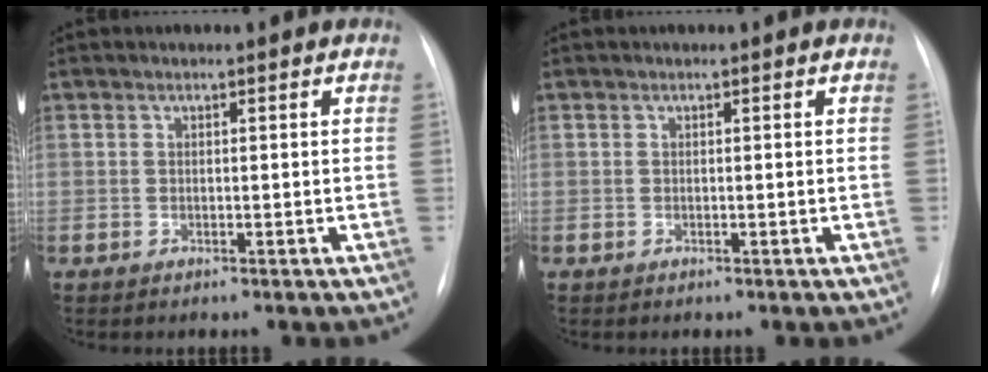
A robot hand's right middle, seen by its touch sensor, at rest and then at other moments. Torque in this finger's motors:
{"motor_torque": [0.65, -0.91, 0.08, 0.01]}